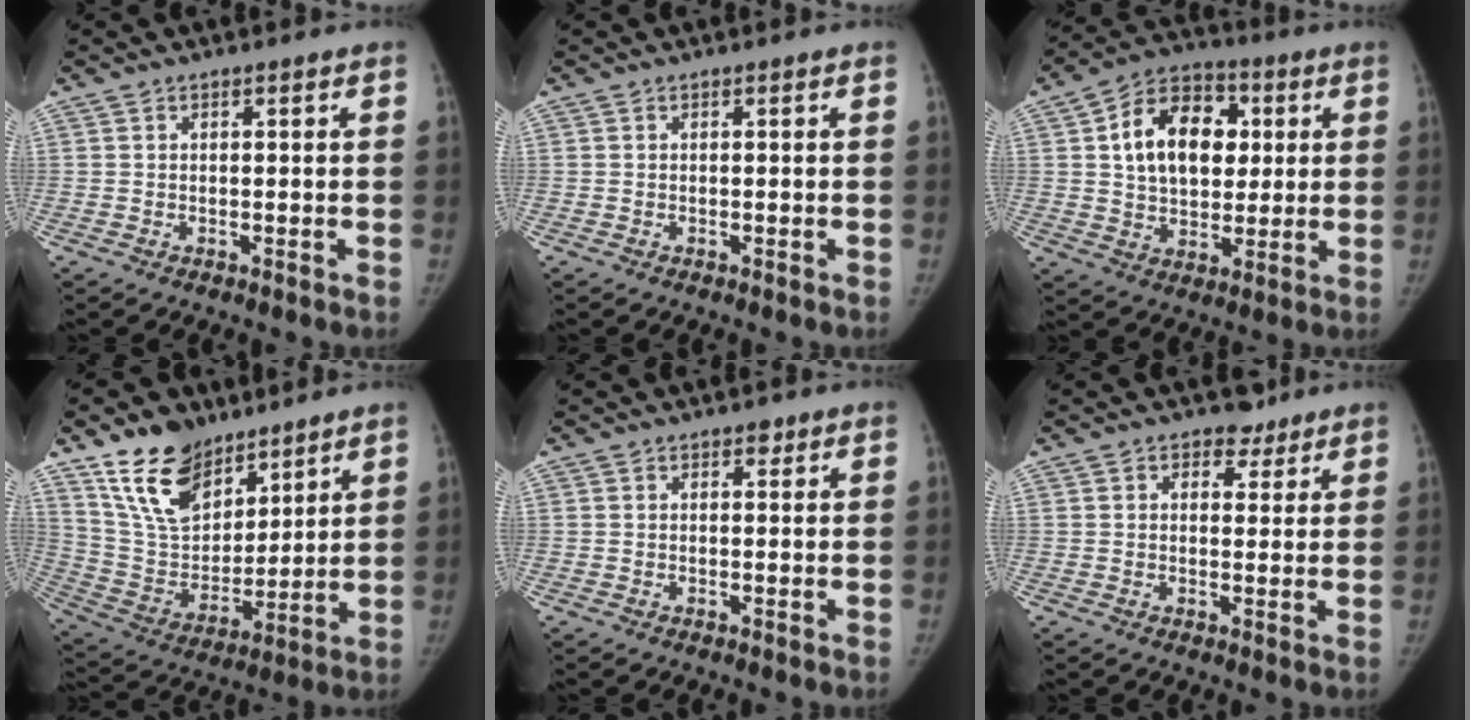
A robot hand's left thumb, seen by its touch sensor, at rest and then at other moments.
{"total": 0.0}
{"total": 16.2, "force": [3.4, 11.3, 11.1], "torque": [-0.144, 0.007, 0.054]}
{"total": 16.6, "force": [11.2, 9.4, 7.8], "torque": [-0.101, -0.055, 0.223]}
{"total": 1.2, "force": [0.8, 0.8, 0.6], "torque": [0.001, -0.003, 0.008]}
{"total": 3.6, "force": [2.3, 2.6, 0.9], "torque": [0.011, -0.010, 0.030]}